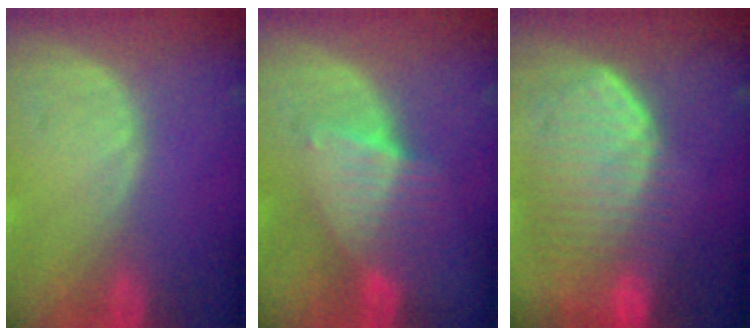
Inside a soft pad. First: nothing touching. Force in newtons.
{"total": 6.6, "press": 6.2, "slide": 2.4}
{"total": 10.7, "press": 9.4, "slide": 5.2}